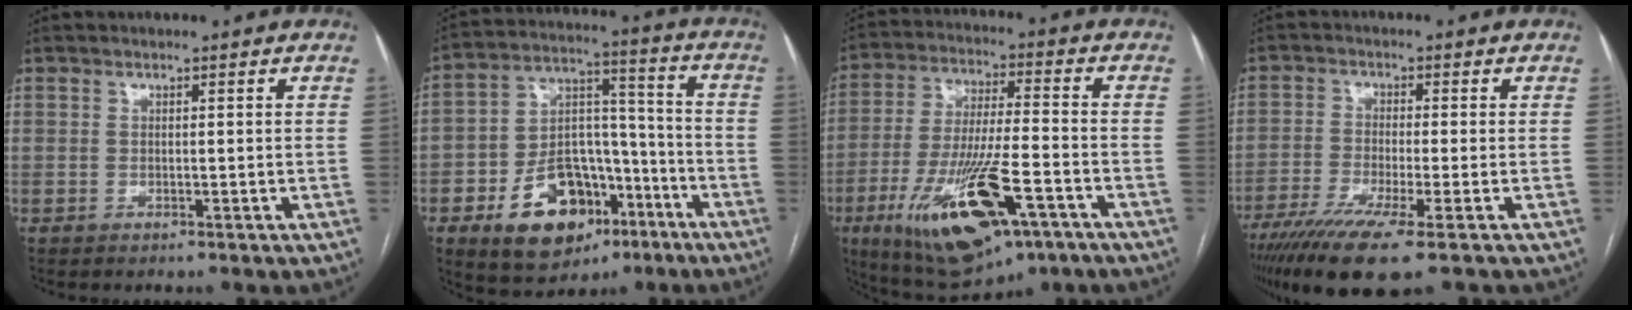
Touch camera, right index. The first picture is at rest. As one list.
[{"total": 17.1, "force": [-8.4, 10.2, 10.9], "torque": [-0.181, 0.026, -0.126]}, {"total": 19.4, "force": [-9.0, 5.0, 16.4], "torque": [-0.318, -0.028, -0.144]}, {"total": 10.9, "force": [-7.0, 0.4, 8.3], "torque": [-0.145, -0.028, -0.120]}]